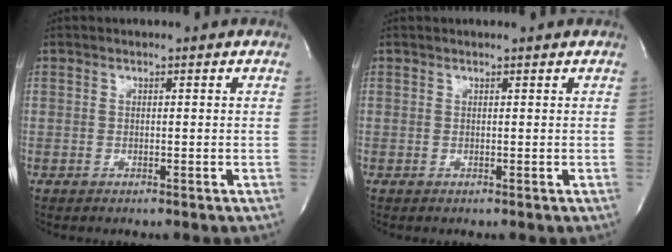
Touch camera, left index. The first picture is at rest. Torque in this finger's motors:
{"motor_torque": [0.16, -0.11, -0.03, -0.01]}